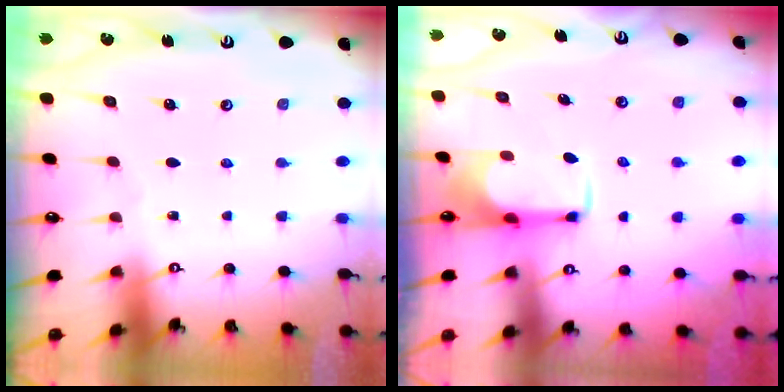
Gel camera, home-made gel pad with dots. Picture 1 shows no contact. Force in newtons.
{"total": 1.7, "press": 1.7, "slide": 0.4}